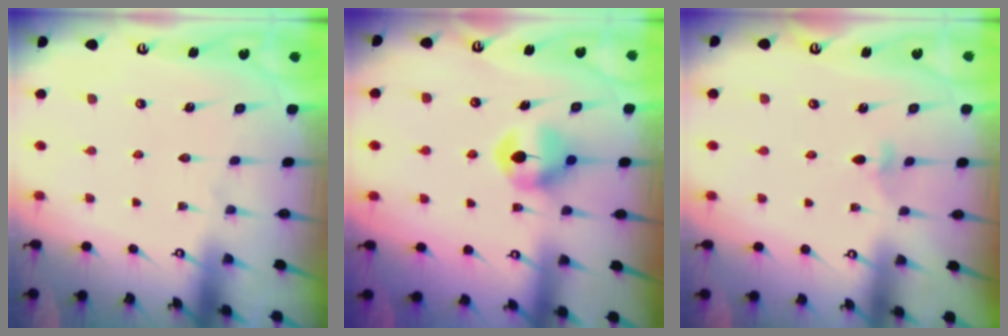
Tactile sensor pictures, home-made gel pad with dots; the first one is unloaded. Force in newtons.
{"total": 8.2, "press": 8.2, "slide": 0.2}
{"total": 3.8, "press": 3.7, "slide": 0.8}